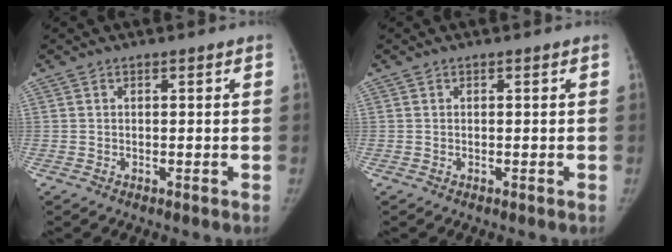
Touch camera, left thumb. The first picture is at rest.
{"total": 0.0}